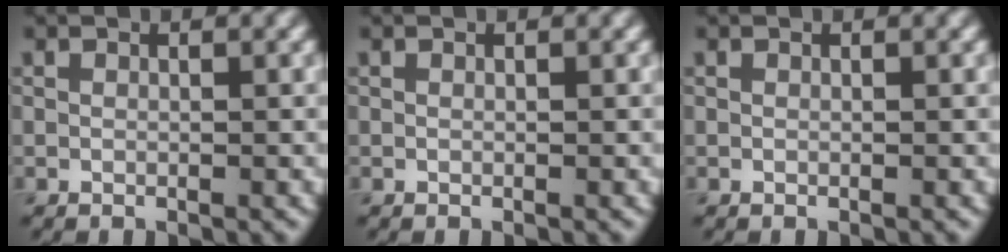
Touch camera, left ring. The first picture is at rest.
{"total": 0.0}
{"total": 0.0}